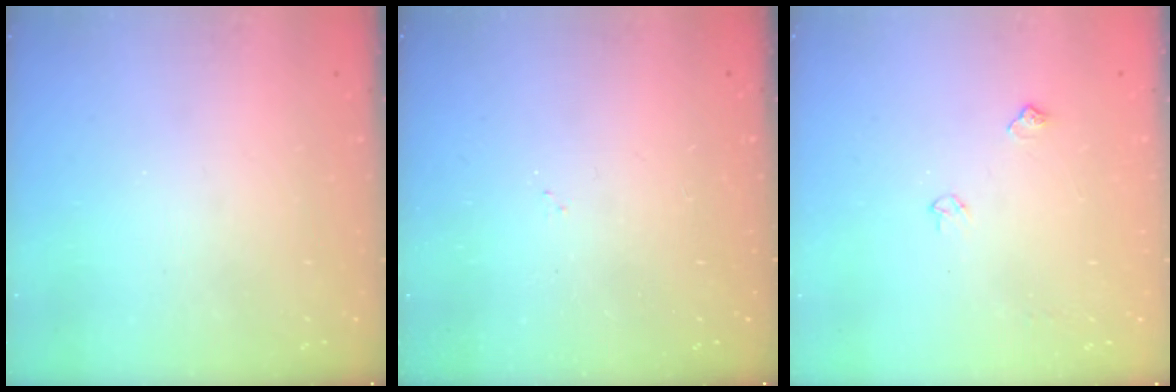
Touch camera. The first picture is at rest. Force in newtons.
{"total": 3.1, "press": 3.1, "slide": 0.5}
{"total": 4.9, "press": 4.8, "slide": 0.7}